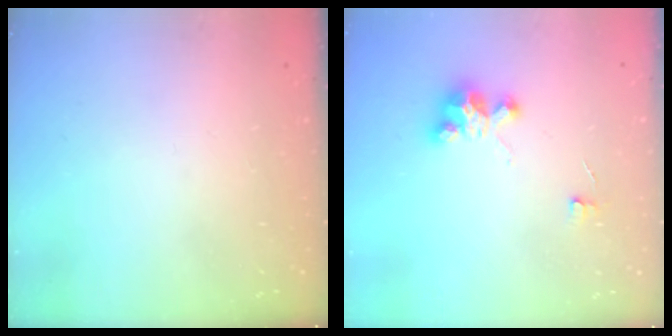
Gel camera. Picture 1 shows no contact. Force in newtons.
{"total": 4.9, "press": 4.8, "slide": 0.2}